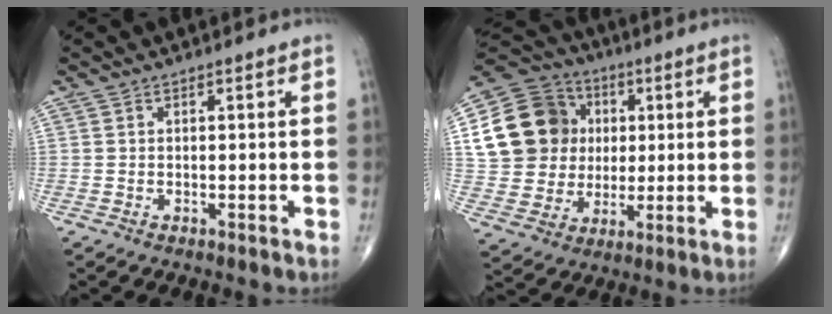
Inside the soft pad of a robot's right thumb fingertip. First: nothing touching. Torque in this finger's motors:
{"motor_torque": [1.03, 2.67, 0.43, -0.20, 0.08]}